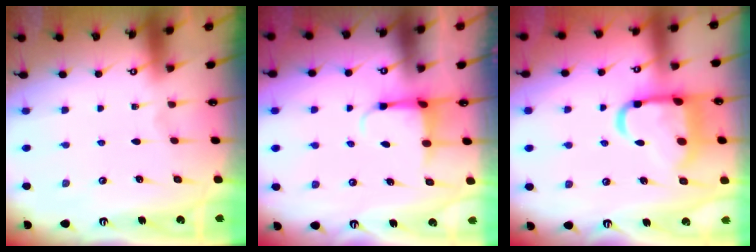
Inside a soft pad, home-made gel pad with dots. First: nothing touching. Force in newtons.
{"total": 3.8, "press": 3.6, "slide": 1.2}
{"total": 15.1, "press": 15.0, "slide": 1.8}